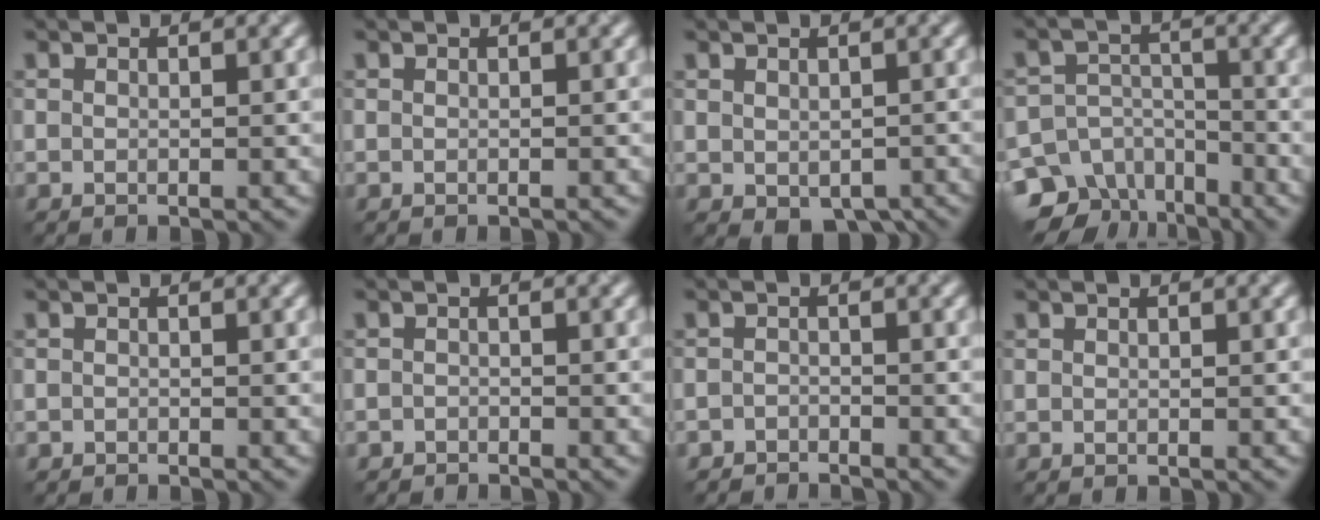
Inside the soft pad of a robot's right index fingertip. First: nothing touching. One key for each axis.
{"total": 0.0}
{"total": 3.2, "fx": -1.2, "fy": 2.0, "fz": 2.2, "tx": -0.027, "ty": -0.016, "tz": -0.005}
{"total": 10.0, "fx": -7.0, "fy": 6.5, "fz": 2.8, "tx": -0.051, "ty": -0.010, "tz": -0.116}
{"total": 0.6, "fx": -0.5, "fy": 0.1, "fz": -0.1, "tx": 0.002, "ty": -0.001, "tz": -0.011}
{"total": 1.2, "fx": -1.2, "fy": 0.2, "fz": -0.1, "tx": 0.004, "ty": -0.003, "tz": -0.024}
{"total": 1.8, "fx": -1.8, "fy": 0.3, "fz": -0.1, "tx": 0.006, "ty": 0.000, "tz": -0.036}
{"total": 0.0}